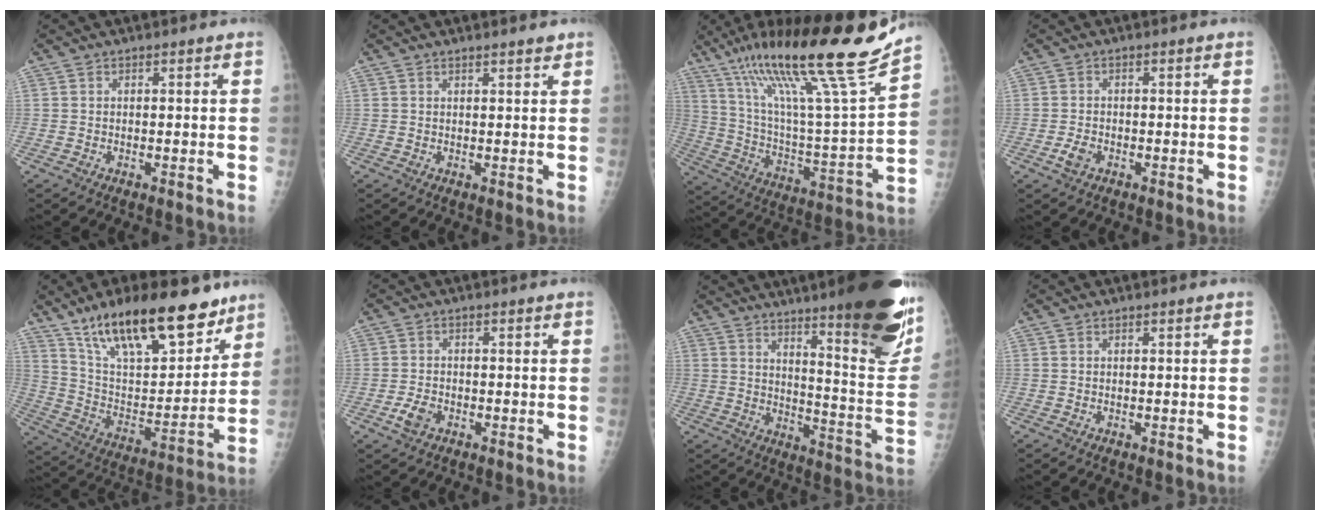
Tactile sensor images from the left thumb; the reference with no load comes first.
{"total": 1.5, "force": [1.2, 0.2, 0.8], "torque": [-0.009, -0.007, 0.017]}
{"total": 27.3, "force": [19.3, 2.3, 19.2], "torque": [-0.301, -0.061, 0.333]}
{"total": 2.4, "force": [-1.1, 1.5, 1.5], "torque": [-0.031, 0.002, -0.021]}
{"total": 24.9, "force": [17.1, 9.2, 15.6], "torque": [-0.214, -0.062, 0.291]}
{"total": 3.2, "force": [-1.5, 2.1, 2.0], "torque": [-0.041, 0.005, -0.028]}
{"total": 26.2, "force": [17.0, 4.2, 19.5], "torque": [-0.234, -0.091, 0.234]}
{"total": 0.0}